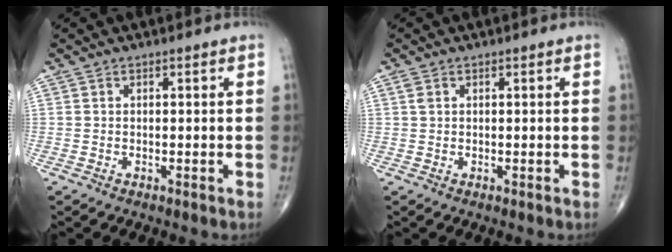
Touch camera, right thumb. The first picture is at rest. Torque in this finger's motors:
{"motor_torque": [0.37, 0.34, 0.49, 0.17, -0.02]}